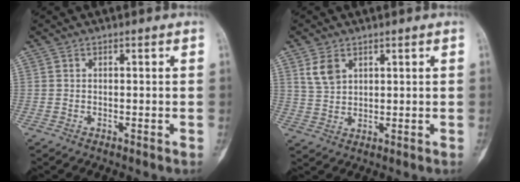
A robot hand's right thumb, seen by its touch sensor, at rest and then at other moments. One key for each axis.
{"total": 4.6, "fx": 2.3, "fy": 3.0, "fz": 2.6, "tx": -0.044, "ty": -0.007, "tz": 0.053}